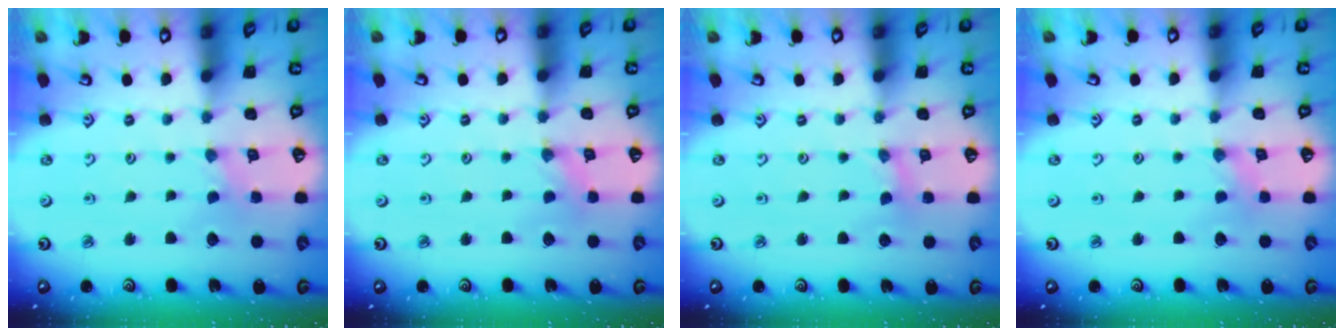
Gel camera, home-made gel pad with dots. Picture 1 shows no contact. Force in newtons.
{"total": 0.8, "press": 0.7, "slide": 0.1}
{"total": 0.8, "press": 0.8, "slide": 0.2}
{"total": 0.9, "press": 0.9, "slide": 0.3}